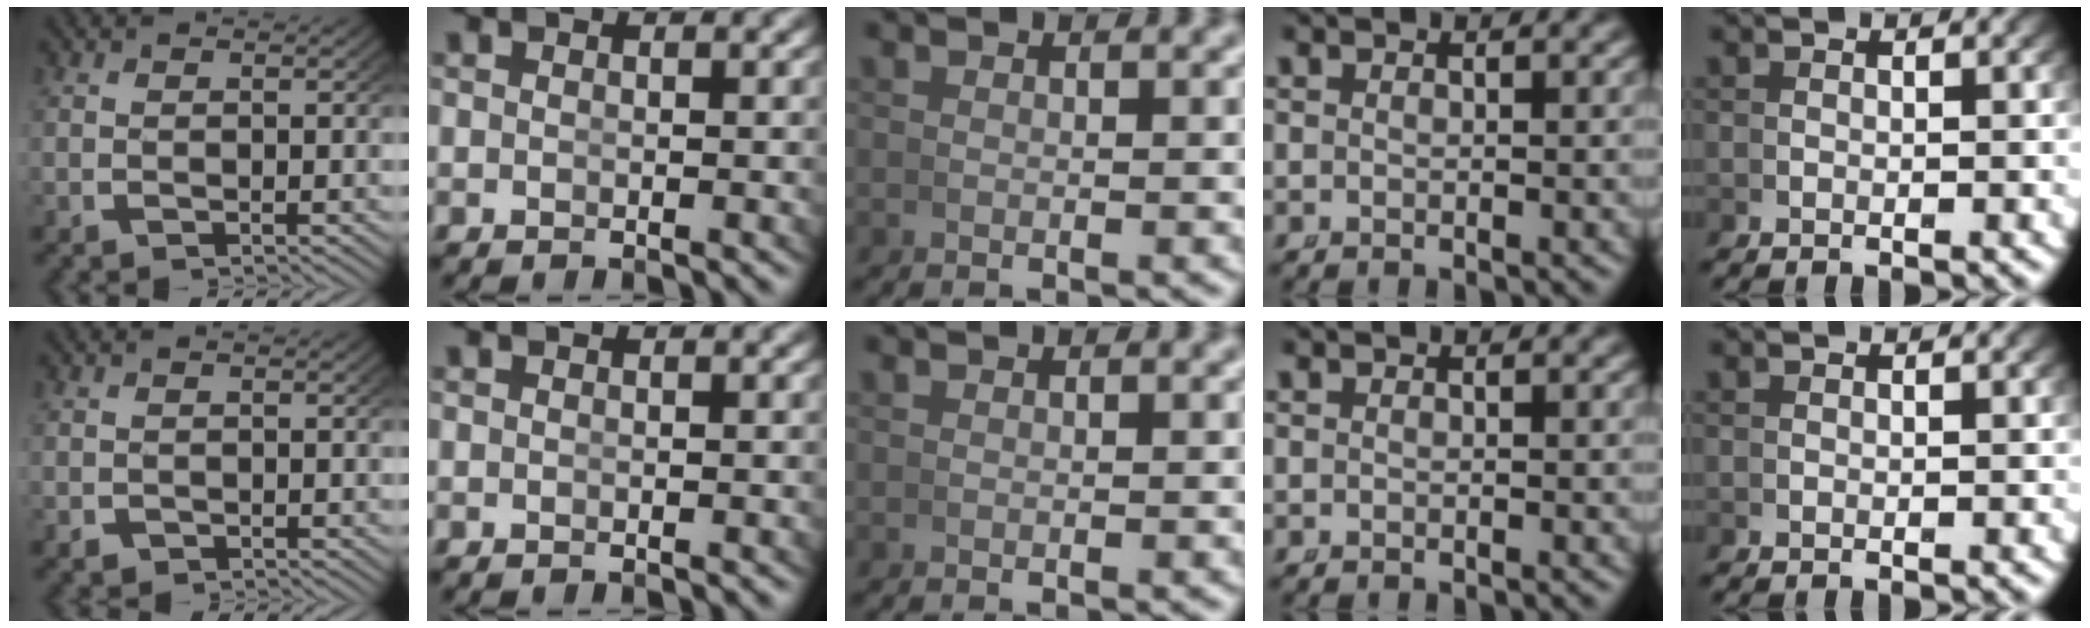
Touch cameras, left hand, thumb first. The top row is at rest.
{"thumb": {"total": 0.8, "force": [-0.4, 0.7, 0.1], "torque": [-0.005, -0.006, -0.004]}, "ring": {"total": 0.5, "force": [-0.3, 0.4, -0.2], "torque": [-0.001, 0.003, -0.009]}}